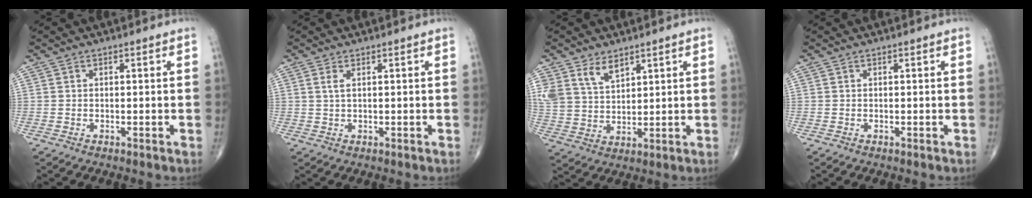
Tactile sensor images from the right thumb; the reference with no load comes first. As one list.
[{"total": 1.6, "force": [0.6, 0.5, 1.3], "torque": [-0.033, 0.004, 0.017]}, {"total": 7.3, "force": [4.7, 4.2, 3.7], "torque": [-0.057, -0.024, 0.100]}, {"total": 0.0}]